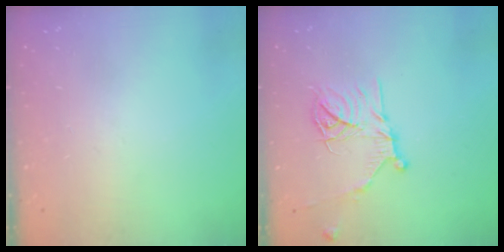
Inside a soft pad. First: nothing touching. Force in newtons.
{"total": 15.9, "press": 15.9, "slide": 1.5}